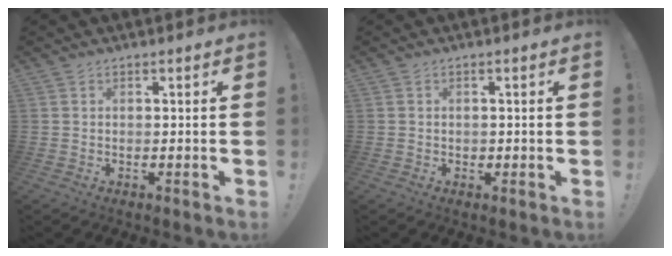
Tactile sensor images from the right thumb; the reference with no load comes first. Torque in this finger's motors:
{"motor_torque": [-0.14, -0.06, -0.10, 0.05, -0.04]}